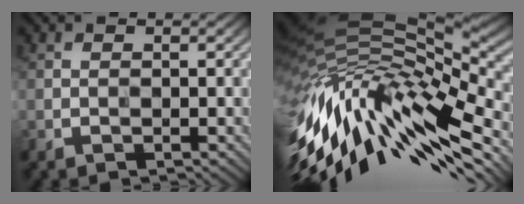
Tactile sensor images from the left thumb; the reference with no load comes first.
{"total": 15.9, "force": [-5.9, 5.9, 13.6], "torque": [-0.289, -0.018, -0.103]}